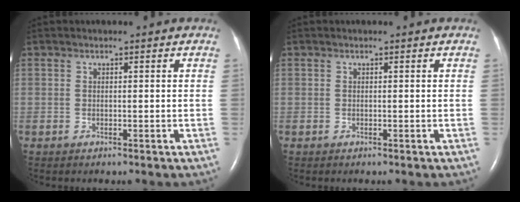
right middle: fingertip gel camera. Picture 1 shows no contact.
{"total": 0.0}